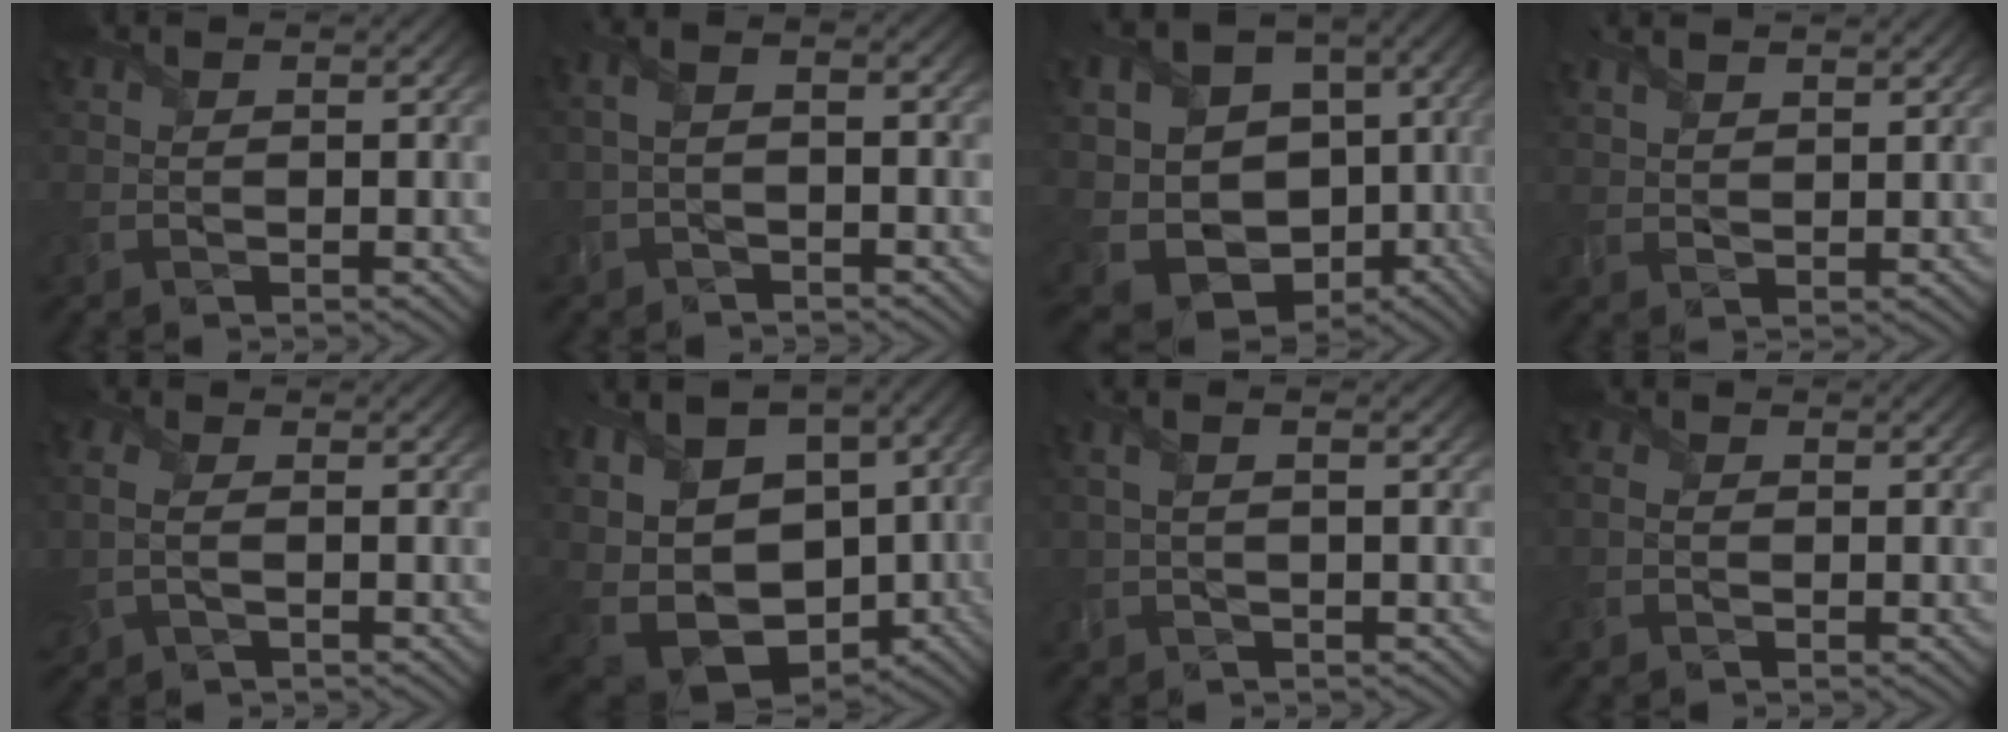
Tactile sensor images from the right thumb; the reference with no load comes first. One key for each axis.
{"total": 3.3, "fx": -1.1, "fy": 1.4, "fz": 2.8, "tx": -0.067, "ty": 0.008, "tz": -0.018}
{"total": 14.6, "fx": -1.7, "fy": 12.2, "fz": 7.8, "tx": -0.185, "ty": -0.031, "tz": -0.010}
{"total": 4.2, "fx": 3.2, "fy": 1.2, "fz": 2.4, "tx": -0.044, "ty": 0.004, "tz": 0.051}
{"total": 3.9, "fx": -0.6, "fy": 2.5, "fz": 2.9, "tx": -0.095, "ty": 0.005, "tz": -0.004}
{"total": 18.2, "fx": 0.1, "fy": 13.6, "fz": 12.2, "tx": -0.244, "ty": -0.001, "tz": 0.032}
{"total": 2.2, "fx": 0.0, "fy": 0.2, "fz": 2.2, "tx": -0.043, "ty": 0.004, "tz": 0.001}
{"total": 1.2, "fx": -0.6, "fy": 0.8, "fz": 0.7, "tx": -0.016, "ty": 0.001, "tz": -0.014}